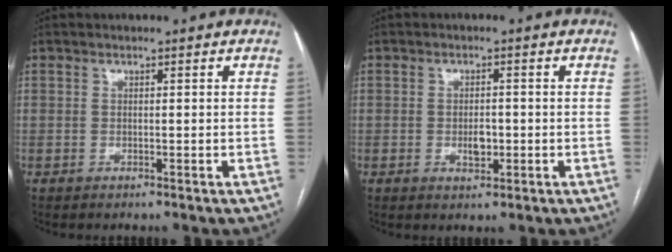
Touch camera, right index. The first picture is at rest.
{"total": 2.7, "force": [-0.5, 1.4, 2.3], "torque": [-0.040, 0.001, -0.003]}